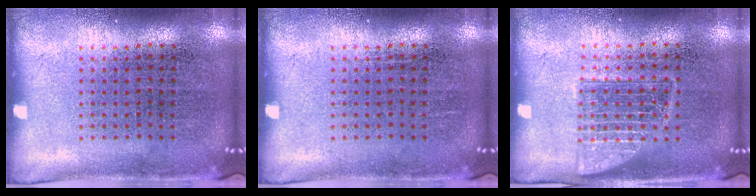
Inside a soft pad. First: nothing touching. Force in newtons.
{"total": 0.0}
{"total": 1.2, "press": 1.2, "slide": 0.2}